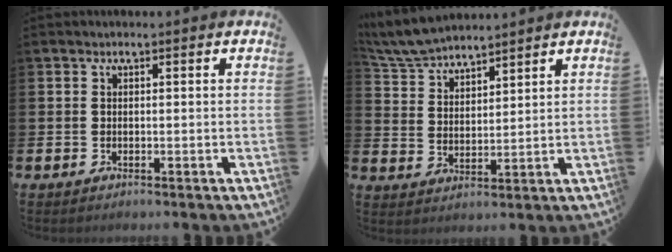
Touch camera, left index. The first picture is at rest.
{"total": 6.5, "force": [6.3, 1.1, 1.2], "torque": [-0.053, -0.023, 0.118]}